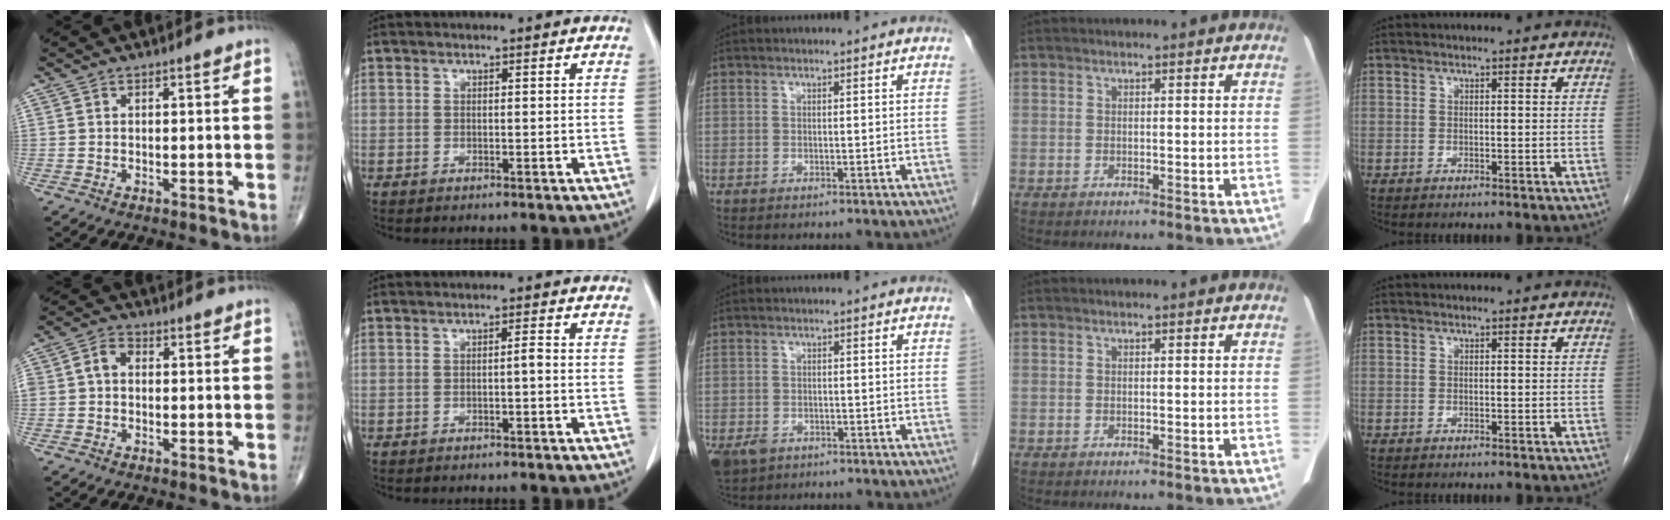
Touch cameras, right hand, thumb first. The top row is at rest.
{"thumb": {"total": 3.7, "force": [-0.1, 2.8, 2.4], "torque": [-0.038, 0.015, -0.010]}, "index": {"total": 1.0, "force": [-0.3, 0.0, 0.9], "torque": [-0.013, 0.002, -0.004]}, "middle": {"total": 5.1, "force": [-2.9, 3.5, 2.2], "torque": [-0.047, -0.006, -0.044]}}